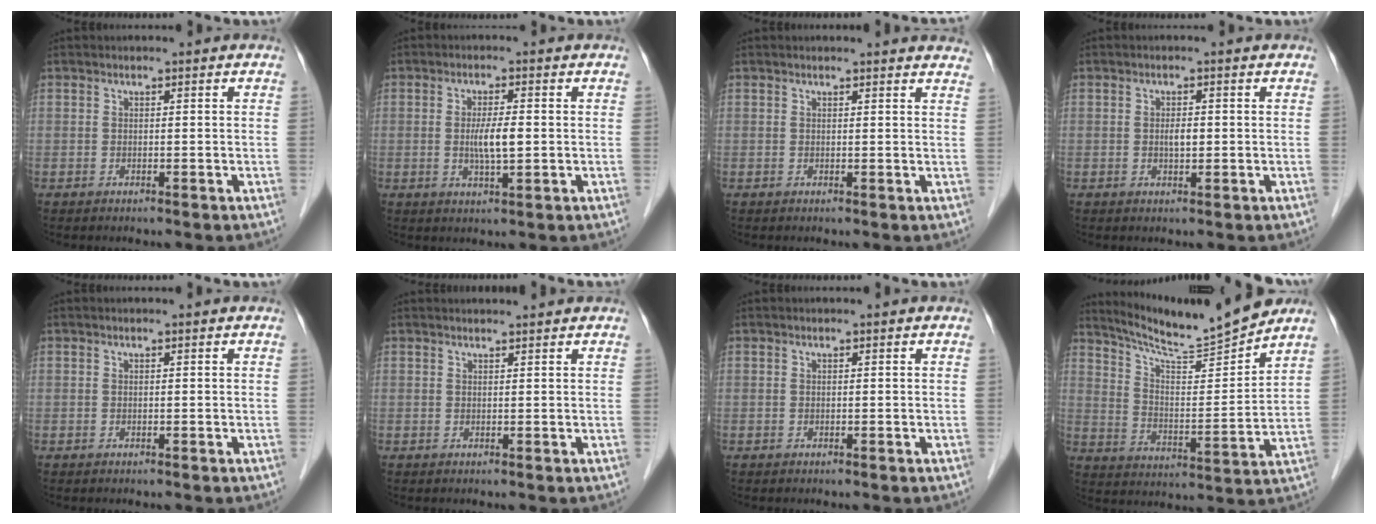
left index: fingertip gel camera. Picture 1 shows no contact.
{"total": 4.3, "force": [-0.2, 0.7, 4.2], "torque": [-0.083, -0.005, -0.002]}
{"total": 7.2, "force": [7.0, 0.6, 1.6], "torque": [-0.008, -0.004, 0.050]}
{"total": 1.8, "force": [0.0, 0.7, 1.6], "torque": [-0.029, 0.001, 0.000]}
{"total": 0.0}
{"total": 3.3, "force": [3.2, -0.2, 0.8], "torque": [-0.010, 0.018, 0.039]}
{"total": 0.0}
{"total": 13.3, "force": [12.6, -1.0, 4.1], "torque": [-0.076, -0.008, 0.208]}